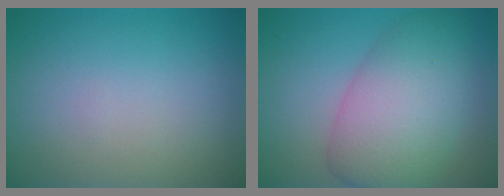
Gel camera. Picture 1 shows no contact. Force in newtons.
{"total": 6.3, "press": 6.2, "slide": 0.6}